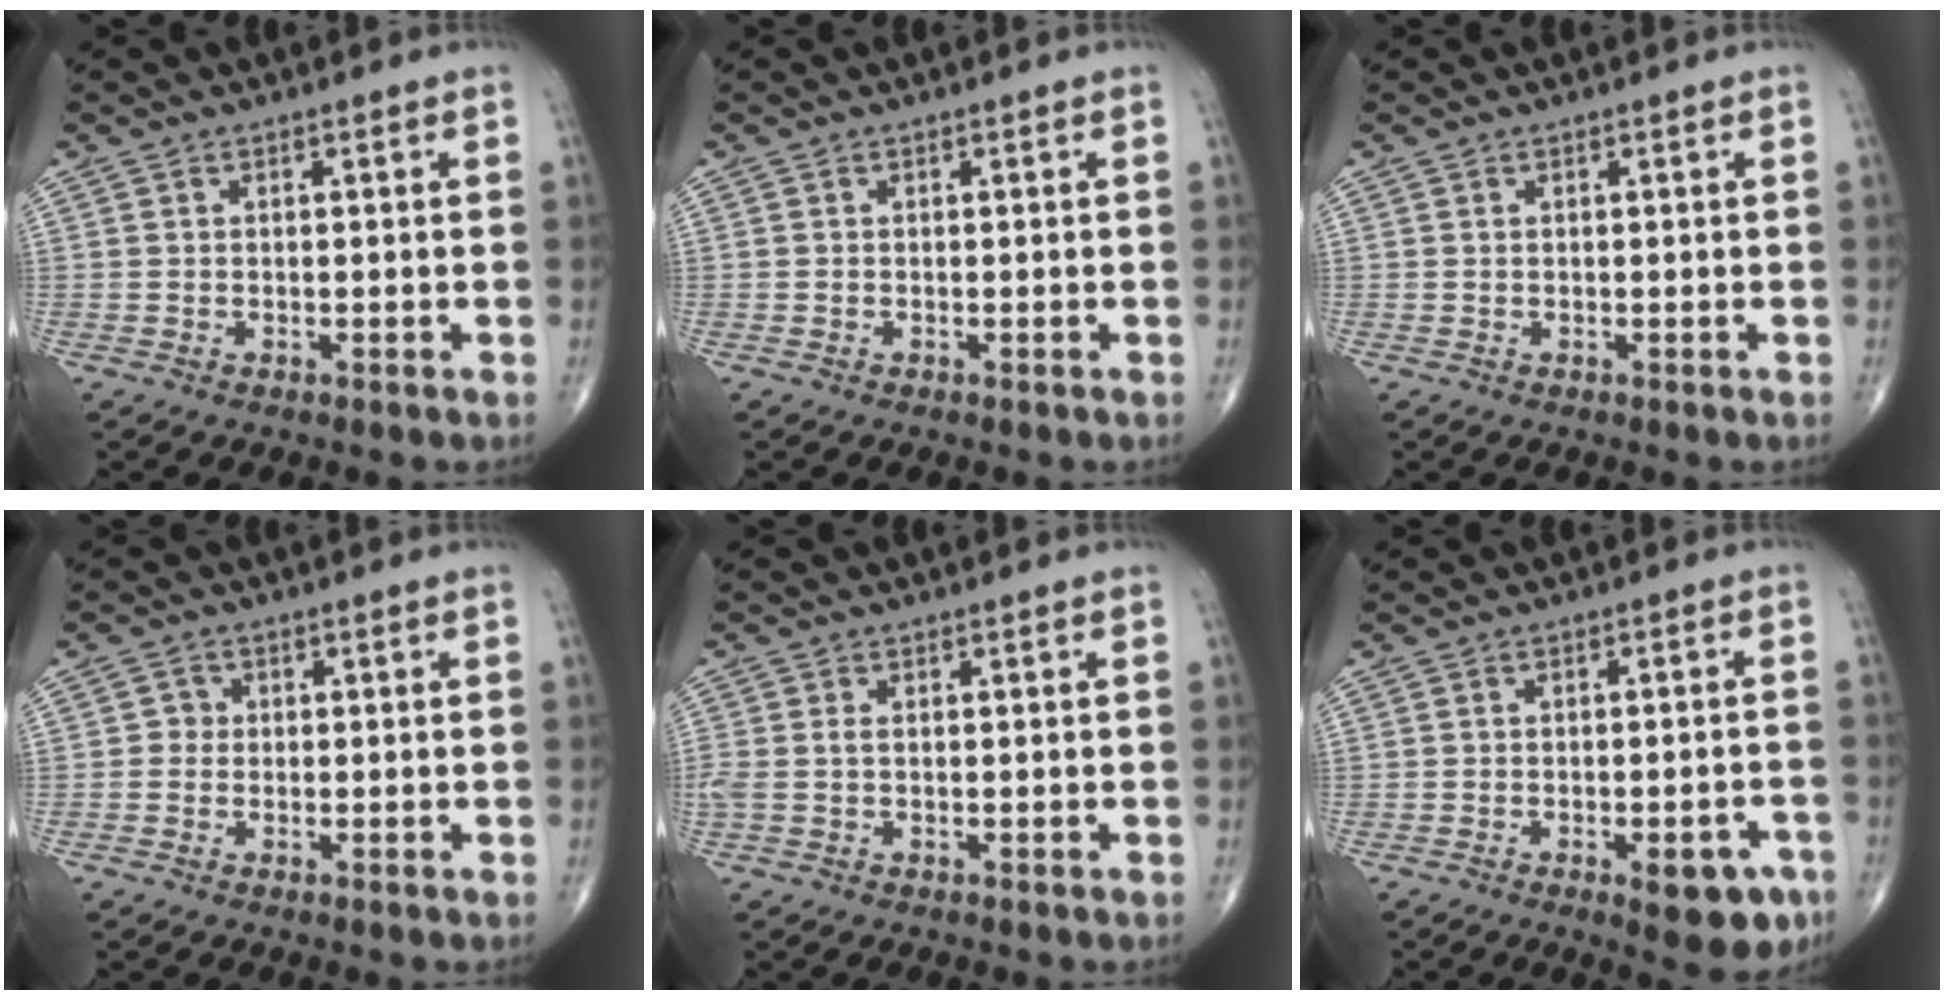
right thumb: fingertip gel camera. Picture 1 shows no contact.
{"total": 0.0}
{"total": 0.0}
{"total": 1.7, "force": [-0.1, 1.7, 0.5], "torque": [0.004, 0.006, -0.009]}
{"total": 2.2, "force": [0.0, 1.4, 1.8], "torque": [-0.057, 0.005, 0.000]}
{"total": 8.1, "force": [-4.1, 3.2, 6.3], "torque": [-0.059, 0.016, -0.045]}